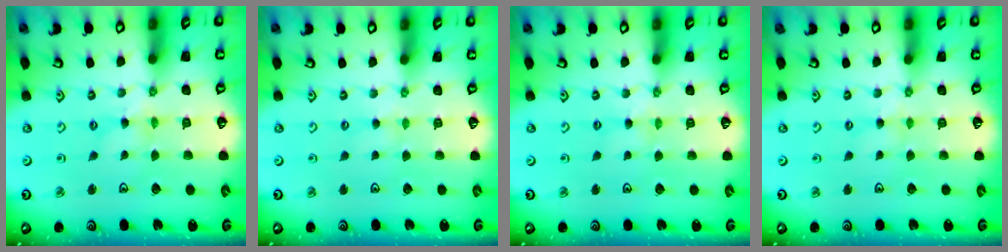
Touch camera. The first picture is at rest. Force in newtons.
{"total": 2.4, "press": 2.4, "slide": 0.4}
{"total": 2.4, "press": 2.4, "slide": 0.4}
{"total": 2.6, "press": 2.6, "slide": 0.4}